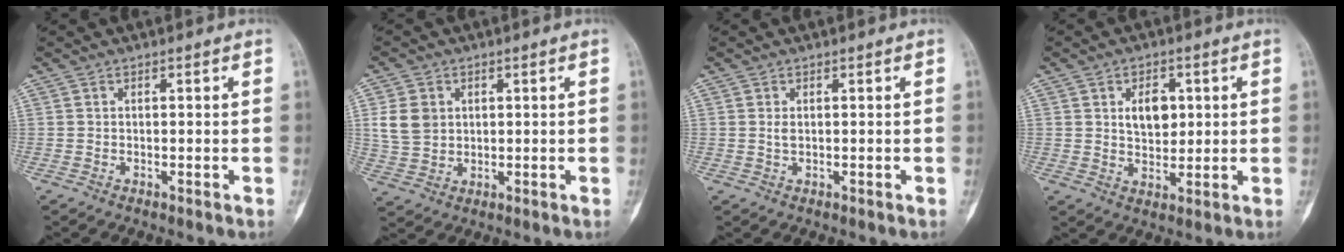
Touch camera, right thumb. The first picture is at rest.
{"total": 6.7, "force": [1.6, 5.5, 3.6], "torque": [-0.058, -0.003, 0.037]}
{"total": 1.0, "force": [0.1, 0.5, 0.8], "torque": [-0.013, -0.002, 0.004]}
{"total": 6.2, "force": [1.6, 4.1, 4.3], "torque": [-0.045, -0.008, 0.029]}